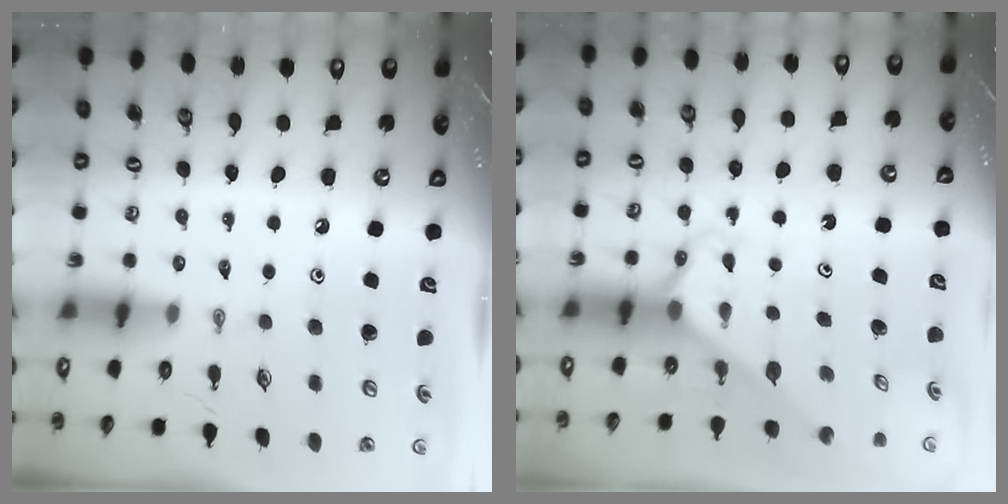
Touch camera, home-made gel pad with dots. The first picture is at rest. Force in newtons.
{"total": 2.7, "press": 2.7, "slide": 0.1}